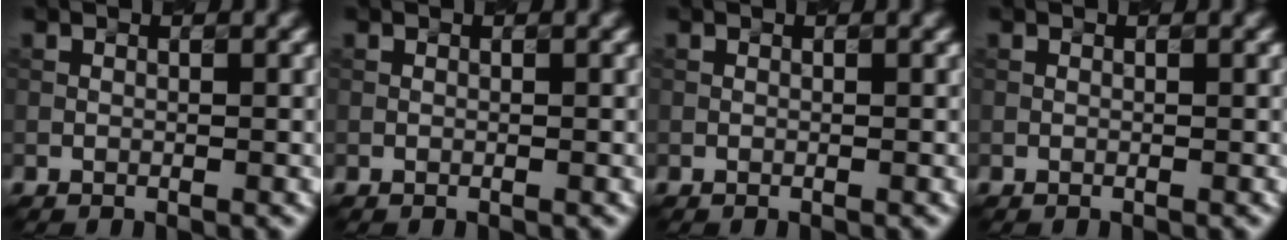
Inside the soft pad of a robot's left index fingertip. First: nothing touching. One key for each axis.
{"total": 0.0}
{"total": 0.0}
{"total": 0.0}